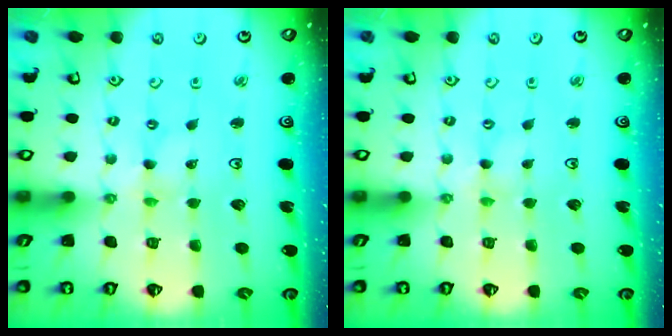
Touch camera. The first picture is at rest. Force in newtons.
{"total": 0.0}